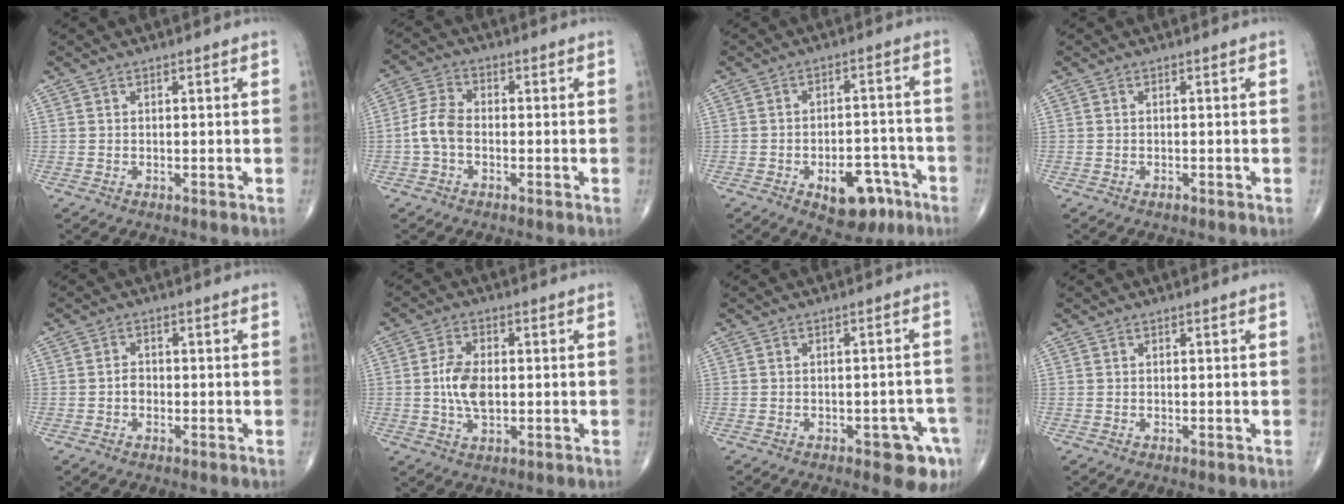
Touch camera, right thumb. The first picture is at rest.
{"total": 5.5, "force": [-1.3, 3.5, 4.0], "torque": [-0.085, 0.020, -0.034]}
{"total": 10.7, "force": [-5.4, 5.9, 7.1], "torque": [-0.070, 0.039, -0.067]}
{"total": 0.6, "force": [-0.4, 0.3, 0.3], "torque": [-0.005, 0.000, -0.007]}
{"total": 1.8, "force": [-0.6, 1.4, 1.0], "torque": [-0.010, 0.006, -0.013]}
{"total": 6.9, "force": [-0.1, 3.9, 5.8], "torque": [-0.111, 0.001, -0.004]}
{"total": 6.9, "force": [-3.4, 2.8, 5.3], "torque": [-0.043, 0.017, -0.036]}
{"total": 0.0}